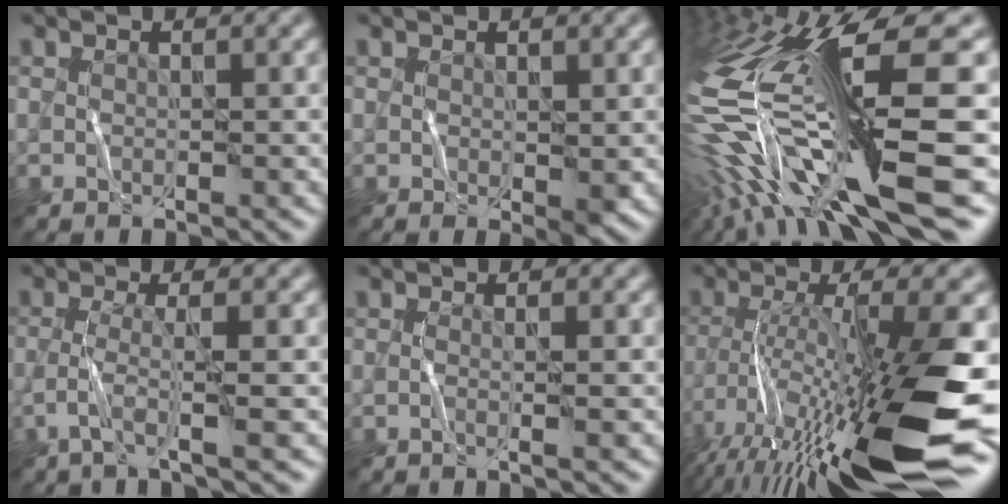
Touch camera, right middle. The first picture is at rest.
{"total": 0.9, "force": [0.0, -0.2, 0.9], "torque": [-0.016, 0.001, 0.007]}
{"total": 15.4, "force": [-2.1, 3.0, 15.0], "torque": [-0.290, 0.004, -0.012]}
{"total": 2.7, "force": [-1.4, 0.0, 2.4], "torque": [-0.051, 0.004, -0.026]}
{"total": 1.2, "force": [-0.3, 0.3, 1.1], "torque": [-0.011, 0.004, -0.018]}
{"total": 15.2, "force": [-7.3, 2.5, 13.1], "torque": [-0.244, -0.004, -0.111]}